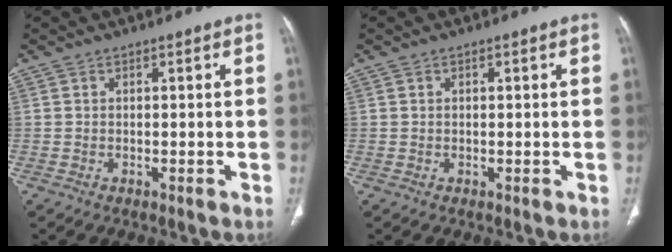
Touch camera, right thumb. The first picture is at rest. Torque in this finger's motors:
{"motor_torque": [-0.28, -0.52, -0.22, -0.20, 0.04]}